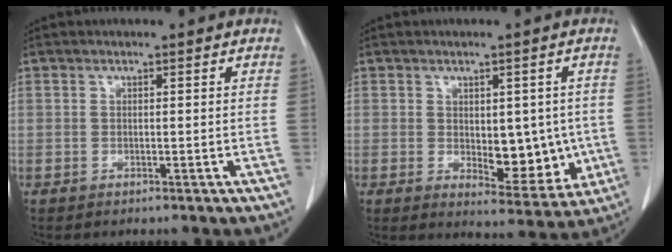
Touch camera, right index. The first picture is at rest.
{"total": 8.6, "force": [-0.4, 4.4, 7.4], "torque": [-0.079, -0.005, 0.010]}